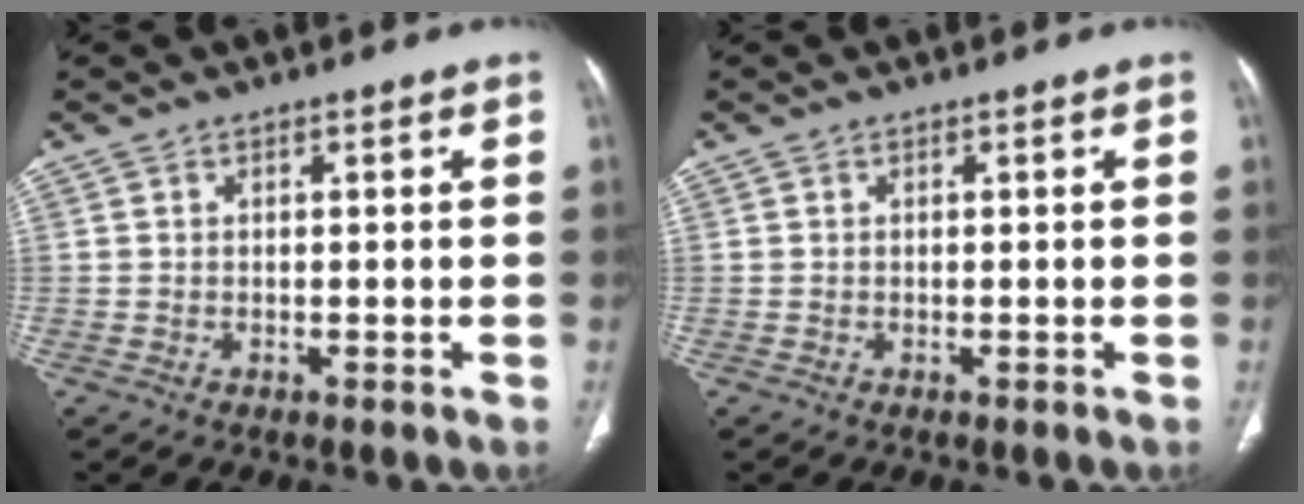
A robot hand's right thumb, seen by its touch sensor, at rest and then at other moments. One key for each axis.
{"total": 0.0}